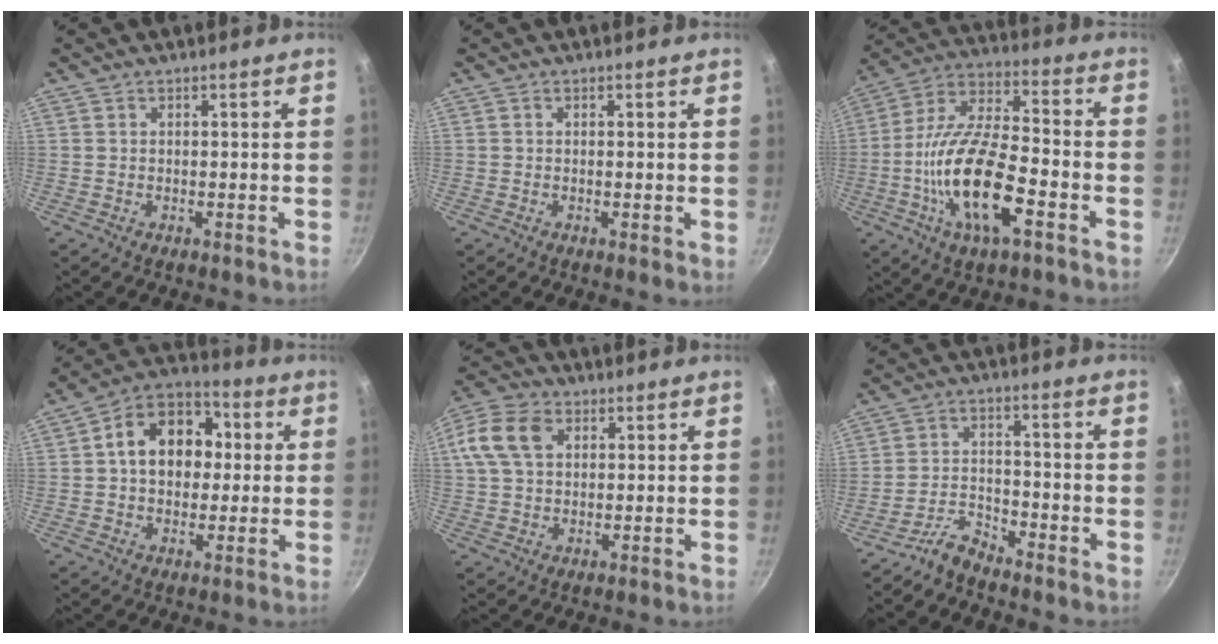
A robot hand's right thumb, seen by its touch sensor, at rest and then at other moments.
{"total": 0.7, "force": [0.0, 0.2, 0.7], "torque": [-0.010, -0.002, -0.002]}
{"total": 18.9, "force": [-6.1, 7.2, 16.4], "torque": [-0.306, 0.030, -0.127]}
{"total": 14.5, "force": [1.8, 10.9, 9.4], "torque": [-0.111, 0.028, 0.011]}
{"total": 12.6, "force": [3.7, 9.0, 8.1], "torque": [-0.163, 0.021, 0.060]}
{"total": 4.5, "force": [-4.2, 1.0, 1.2], "torque": [-0.030, 0.037, -0.092]}